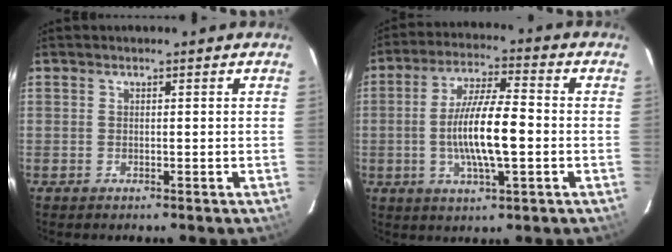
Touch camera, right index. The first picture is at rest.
{"total": 11.6, "force": [-1.8, 2.5, 11.2], "torque": [-0.214, -0.002, -0.034]}